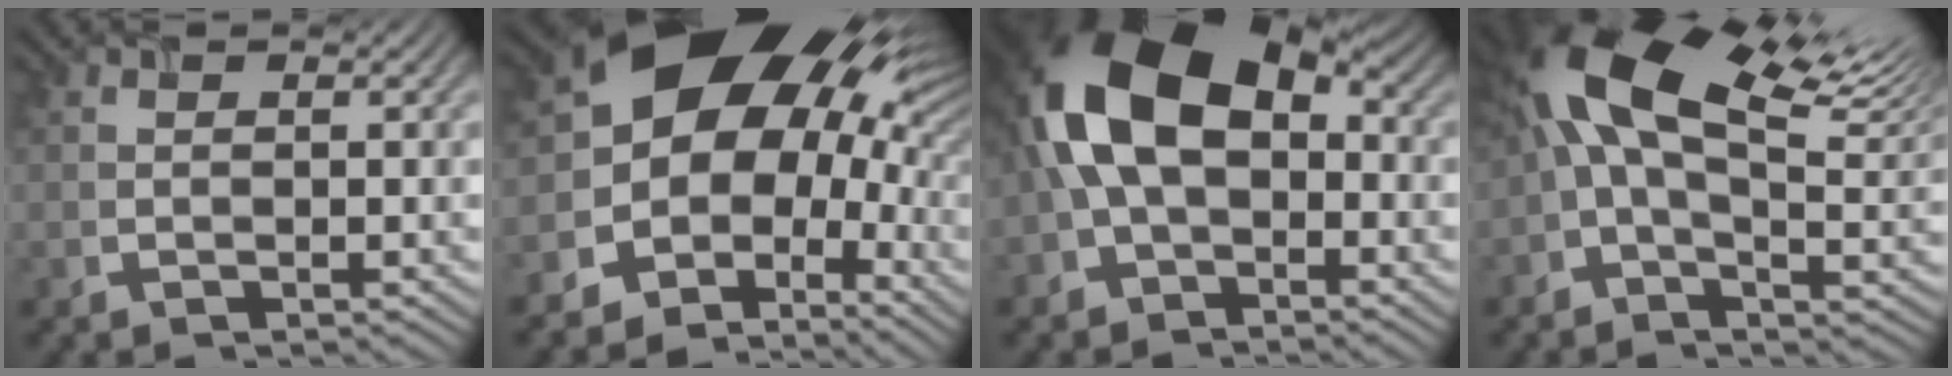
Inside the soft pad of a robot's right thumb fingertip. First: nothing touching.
{"total": 13.9, "force": [-1.2, 10.9, 8.5], "torque": [-0.123, -0.012, -0.021]}
{"total": 14.5, "force": [-0.2, 9.3, 11.1], "torque": [-0.229, 0.008, -0.009]}
{"total": 16.7, "force": [4.9, 7.6, 14.1], "torque": [-0.262, 0.020, 0.081]}